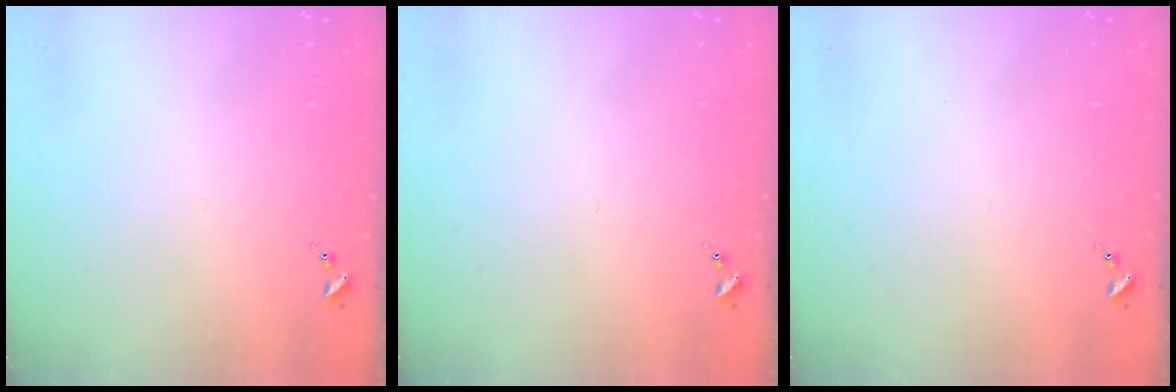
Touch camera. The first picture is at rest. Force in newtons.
{"total": 0.0}
{"total": 0.0}